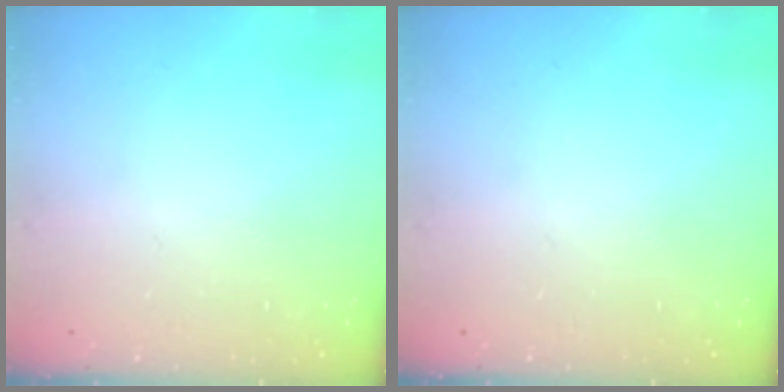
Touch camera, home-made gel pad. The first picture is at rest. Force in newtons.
{"total": 0.0}